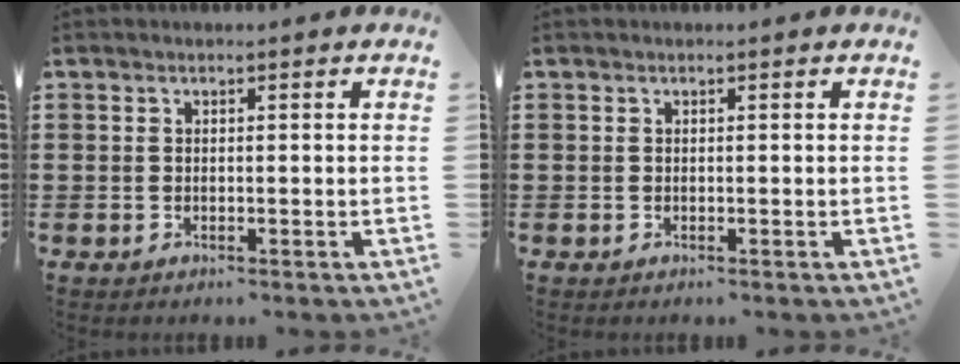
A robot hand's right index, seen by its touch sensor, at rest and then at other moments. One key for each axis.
{"total": 0.0}